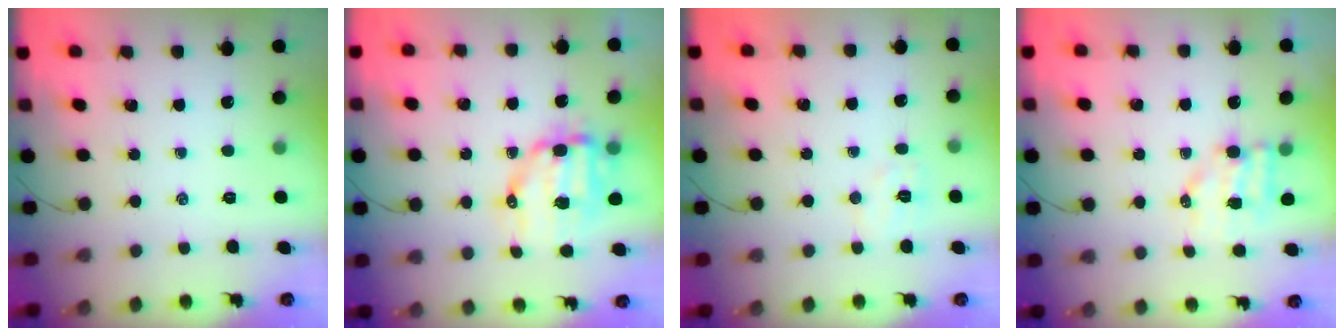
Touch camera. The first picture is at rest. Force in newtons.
{"total": 10.9, "press": 10.7, "slide": 2.2}
{"total": 4.8, "press": 4.7, "slide": 0.9}
{"total": 6.5, "press": 6.5, "slide": 0.7}